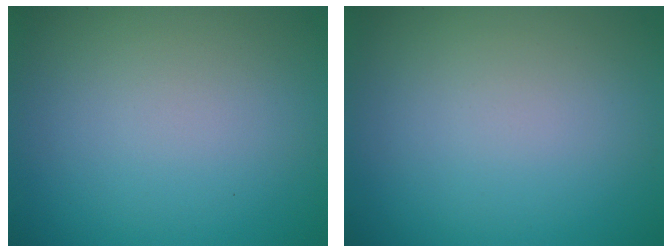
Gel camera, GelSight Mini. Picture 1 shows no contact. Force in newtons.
{"total": 0.0}